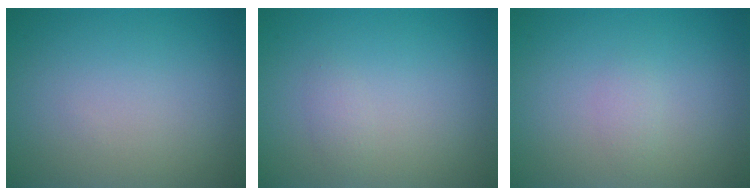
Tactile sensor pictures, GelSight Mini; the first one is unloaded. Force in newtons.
{"total": 0.9, "press": 0.9, "slide": 0.1}
{"total": 0.8, "press": 0.8, "slide": 0.1}